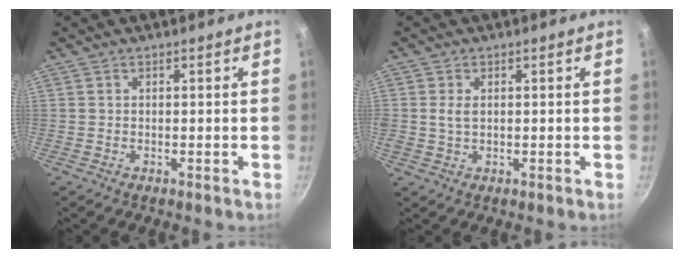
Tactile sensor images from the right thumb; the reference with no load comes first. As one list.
[{"total": 2.4, "force": [0.4, 1.5, 1.8], "torque": [-0.030, -0.001, 0.008]}]